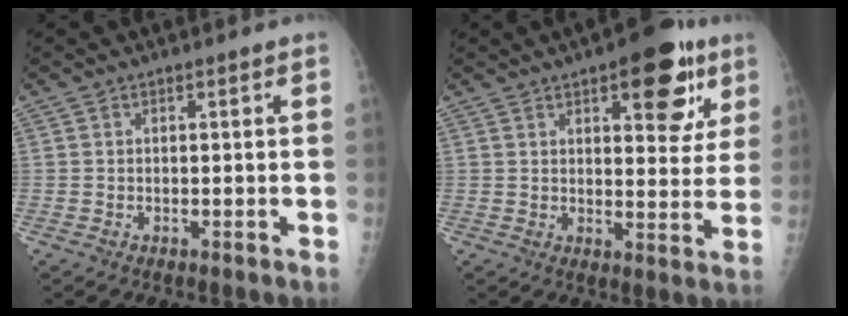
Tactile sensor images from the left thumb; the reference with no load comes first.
{"total": 14.0, "force": [7.1, 5.9, 10.5], "torque": [-0.087, -0.022, 0.087]}